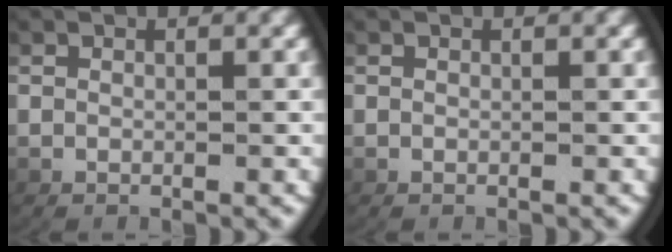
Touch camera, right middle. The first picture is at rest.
{"total": 0.0}